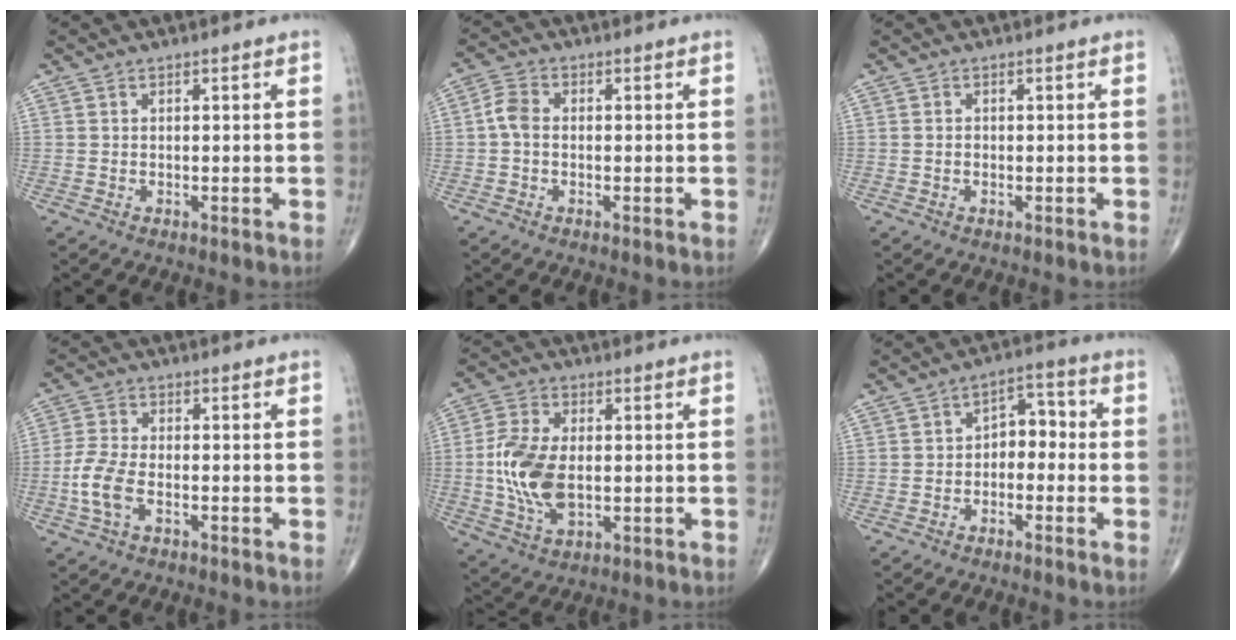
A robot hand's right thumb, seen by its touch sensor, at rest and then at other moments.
{"total": 3.6, "force": [-0.3, 2.4, 2.6], "torque": [-0.049, 0.011, -0.015]}
{"total": 0.7, "force": [-0.2, 0.5, 0.4], "torque": [-0.007, 0.002, -0.004]}
{"total": 6.4, "force": [-2.2, 3.3, 5.1], "torque": [-0.119, 0.015, -0.045]}
{"total": 12.1, "force": [-0.7, 6.9, 9.9], "torque": [-0.207, 0.000, -0.010]}
{"total": 5.7, "force": [-1.3, 3.9, 4.0], "torque": [-0.035, 0.037, -0.035]}